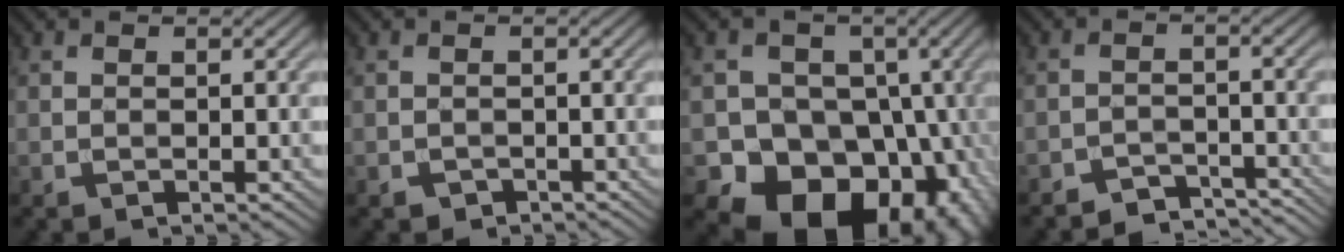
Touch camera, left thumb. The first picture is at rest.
{"total": 1.5, "force": [-1.0, 1.0, 0.4], "torque": [-0.004, -0.004, -0.019]}
{"total": 16.5, "force": [-6.7, 13.0, 7.7], "torque": [-0.093, -0.029, -0.115]}
{"total": 4.6, "force": [-4.1, 1.5, 1.3], "torque": [-0.017, -0.001, -0.068]}